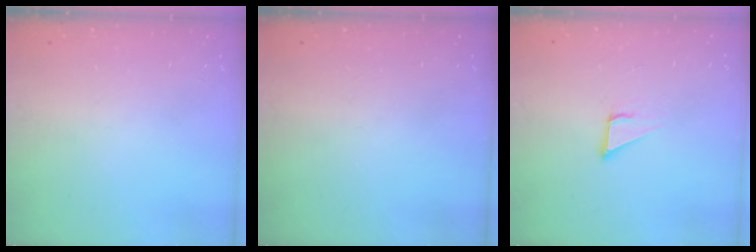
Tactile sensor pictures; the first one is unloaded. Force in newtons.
{"total": 0.0}
{"total": 3.5, "press": 3.5, "slide": 0.2}